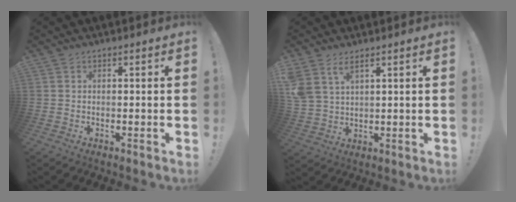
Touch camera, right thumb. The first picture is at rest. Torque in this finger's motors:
{"motor_torque": [-0.07, 1.24, -0.08, 0.42, 0.08]}